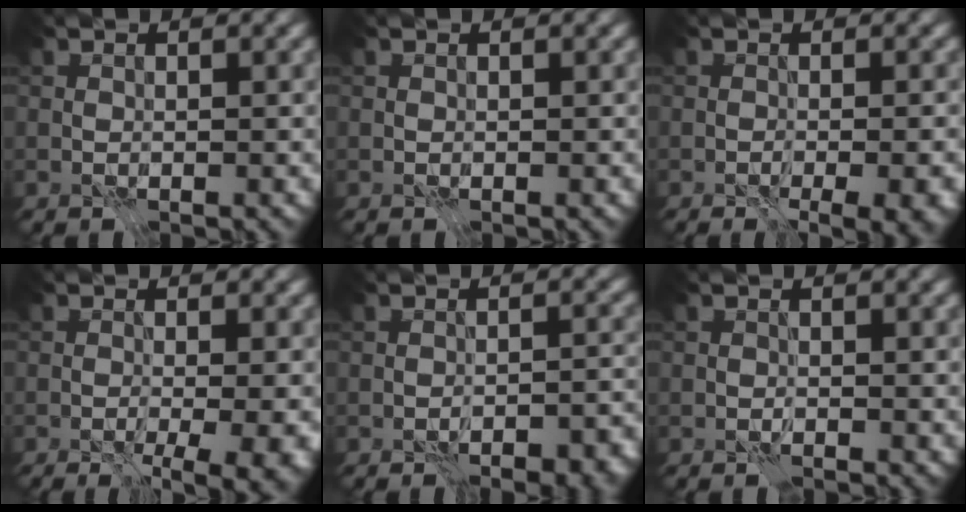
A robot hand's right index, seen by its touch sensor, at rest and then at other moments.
{"total": 0.0}
{"total": 3.9, "force": [-2.0, 1.1, 3.2], "torque": [-0.039, -0.007, -0.022]}
{"total": 3.9, "force": [-1.4, 0.6, 3.6], "torque": [-0.051, -0.011, -0.017]}
{"total": 5.0, "force": [-3.1, 2.5, 3.0], "torque": [-0.020, 0.006, -0.039]}
{"total": 0.0}